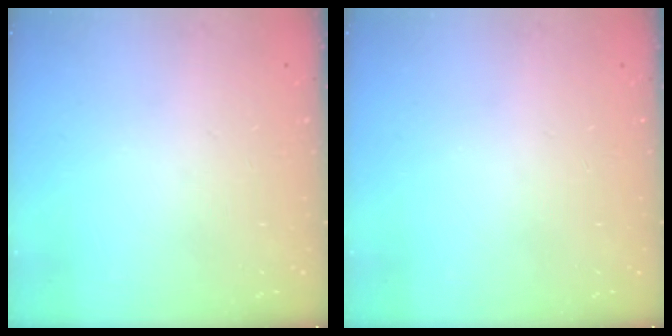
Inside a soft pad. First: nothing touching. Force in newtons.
{"total": 0.0}